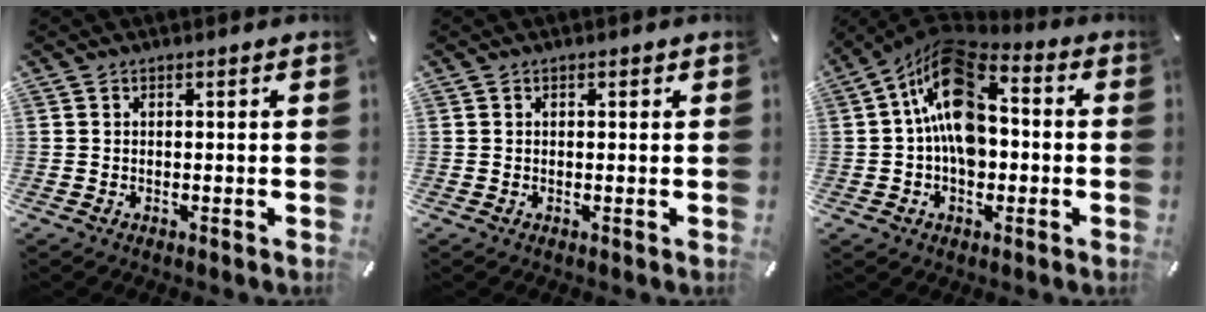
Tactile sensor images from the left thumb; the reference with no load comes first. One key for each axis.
{"total": 0.6, "fx": 0.1, "fy": 0.4, "fz": 0.4, "tx": -0.010, "ty": 0.003, "tz": 0.000}
{"total": 16.1, "fx": 1.7, "fy": 10.7, "fz": 11.9, "tx": -0.209, "ty": -0.008, "tz": 0.030}